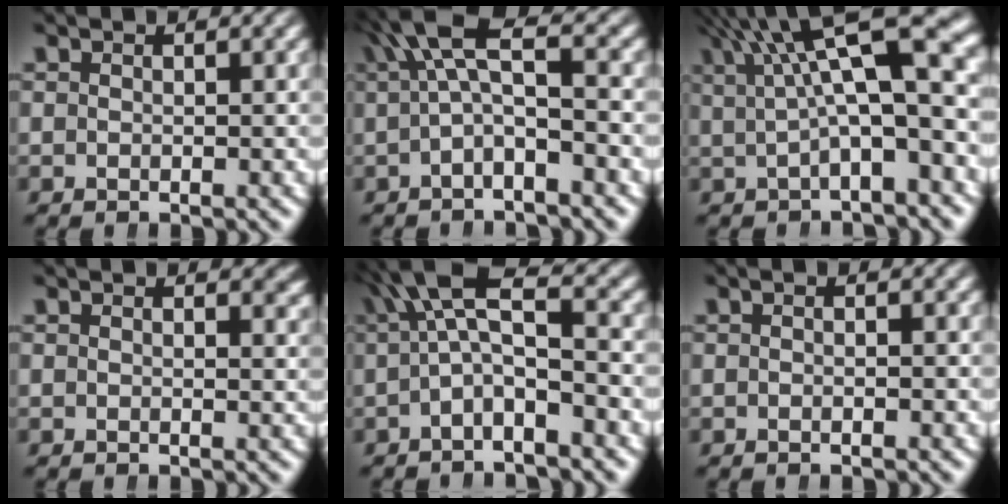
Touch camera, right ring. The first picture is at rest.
{"total": 3.7, "force": [0.8, 0.9, 3.5], "torque": [-0.064, 0.000, 0.012]}
{"total": 8.2, "force": [3.1, 2.3, 7.2], "torque": [-0.077, 0.029, 0.044]}
{"total": 1.2, "force": [0.9, 0.2, 0.7], "torque": [0.000, -0.002, 0.010]}
{"total": 4.5, "force": [0.8, 1.7, 4.1], "torque": [-0.078, -0.001, 0.010]}
{"total": 0.7, "force": [-0.2, -0.3, 0.6], "torque": [-0.004, 0.008, -0.009]}